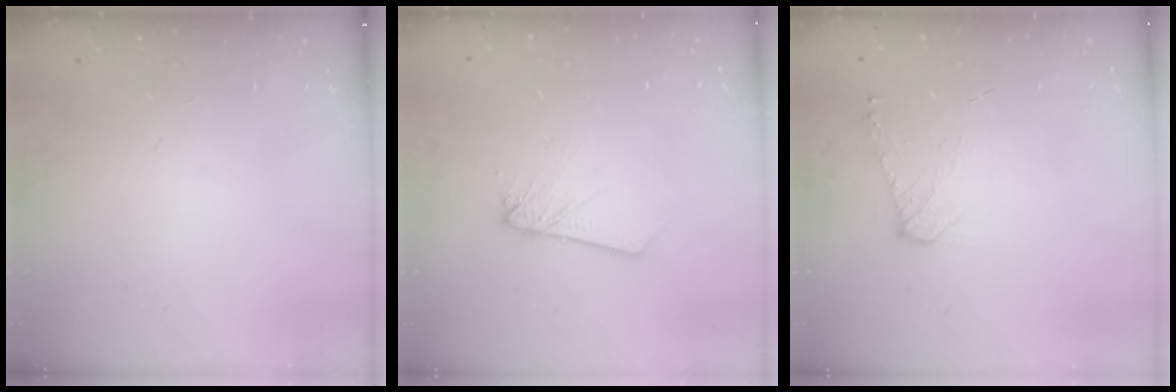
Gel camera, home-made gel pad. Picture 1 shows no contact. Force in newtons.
{"total": 2.0, "press": 2.0, "slide": 0.2}
{"total": 7.1, "press": 7.0, "slide": 1.1}